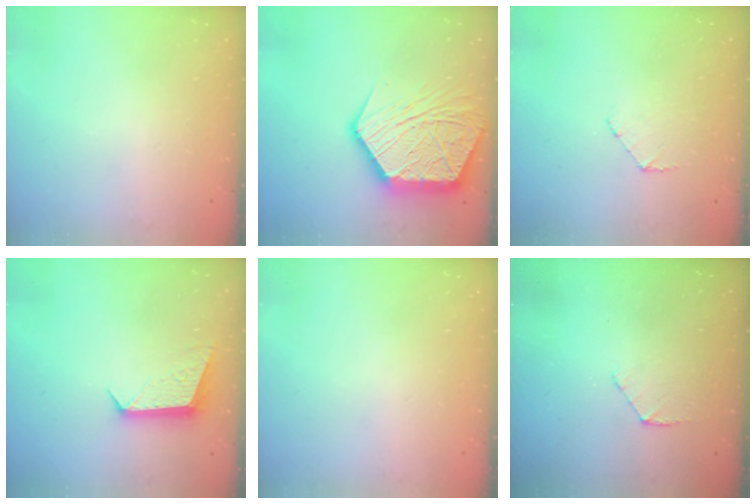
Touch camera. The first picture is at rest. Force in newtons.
{"total": 22.9, "press": 22.8, "slide": 2.3}
{"total": 5.3, "press": 5.3, "slide": 0.5}
{"total": 10.4, "press": 10.4, "slide": 0.8}
{"total": 0.0}
{"total": 4.6, "press": 4.5, "slide": 0.4}